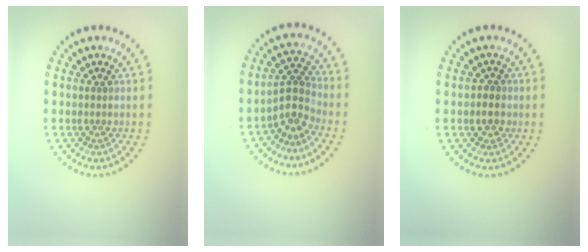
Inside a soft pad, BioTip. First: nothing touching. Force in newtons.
{"total": 2.8, "press": 2.0, "slide": 1.9}
{"total": 1.3, "press": 1.2, "slide": 0.5}